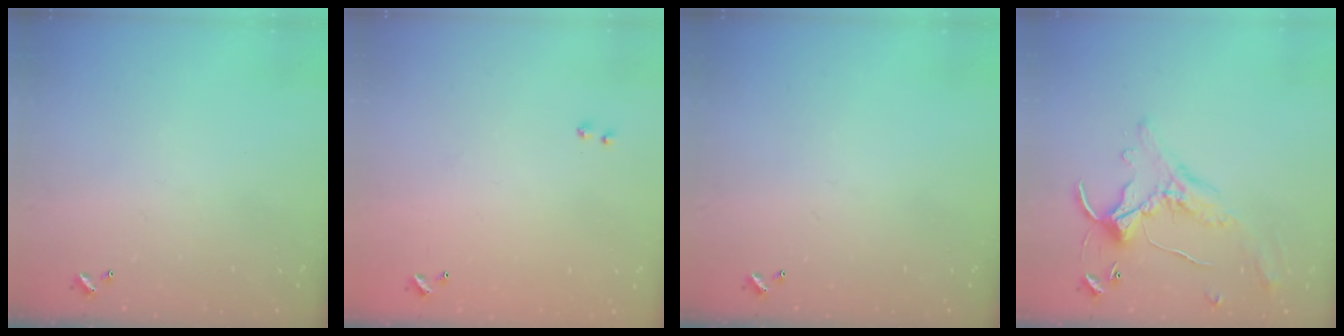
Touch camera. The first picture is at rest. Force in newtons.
{"total": 8.2, "press": 8.2, "slide": 0.5}
{"total": 0.0}
{"total": 0.9, "press": 0.1, "slide": 0.9}